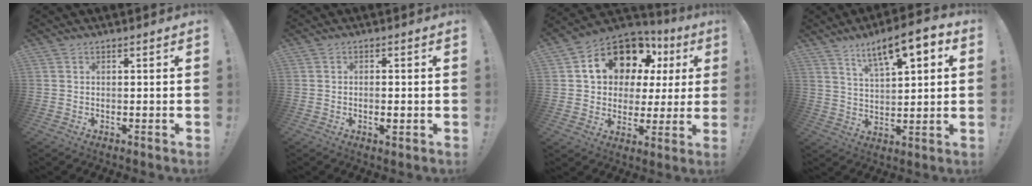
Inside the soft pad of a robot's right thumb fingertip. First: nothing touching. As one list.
[{"total": 2.2, "force": [-0.7, 0.5, 2.1], "torque": [-0.025, -0.001, -0.012]}, {"total": 16.2, "force": [8.6, 10.7, 8.6], "torque": [-0.139, -0.047, 0.164]}, {"total": 11.8, "force": [6.5, 3.8, 9.1], "torque": [-0.145, -0.026, 0.105]}]